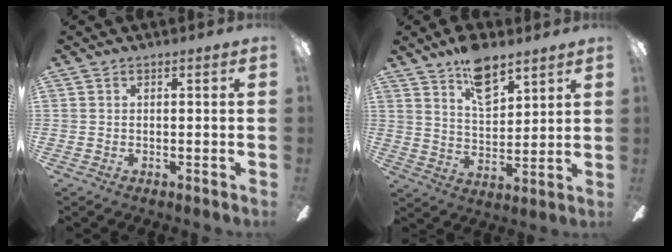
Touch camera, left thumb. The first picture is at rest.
{"total": 11.0, "force": [8.0, 4.7, 6.0], "torque": [-0.090, -0.040, 0.141]}